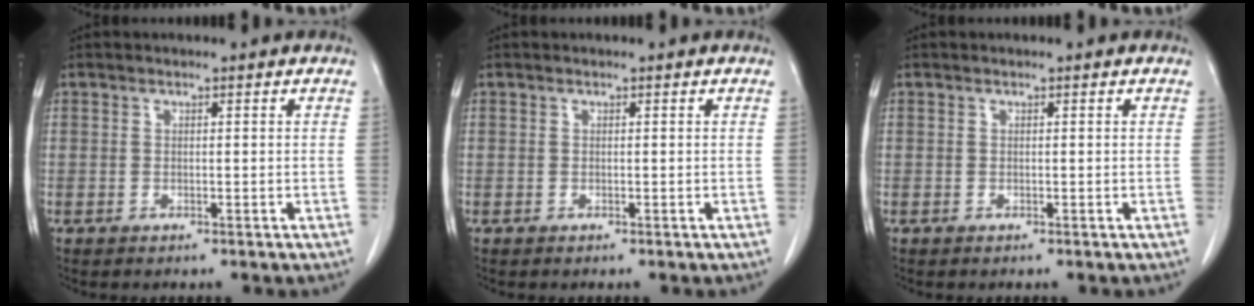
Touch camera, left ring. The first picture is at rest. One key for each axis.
{"total": 0.0}
{"total": 0.0}